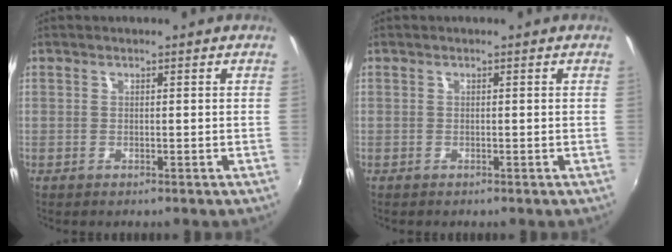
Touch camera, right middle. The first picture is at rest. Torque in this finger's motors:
{"motor_torque": [-0.21, 0.00, 0.00, -0.01]}